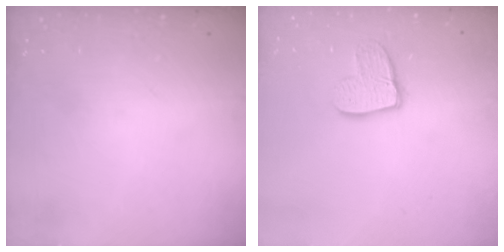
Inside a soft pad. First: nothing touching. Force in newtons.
{"total": 10.9, "press": 10.8, "slide": 0.9}